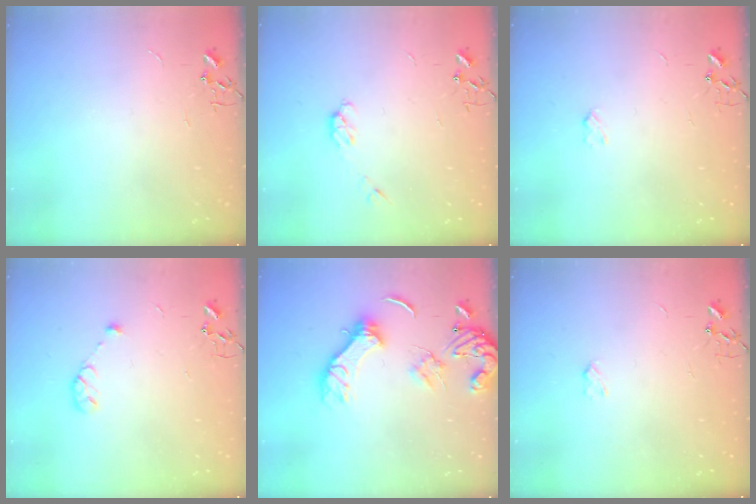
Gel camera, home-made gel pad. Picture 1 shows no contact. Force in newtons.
{"total": 3.7, "press": 3.7, "slide": 0.6}
{"total": 2.4, "press": 2.4, "slide": 0.4}
{"total": 6.3, "press": 6.1, "slide": 1.4}
{"total": 13.2, "press": 13.1, "slide": 1.7}
{"total": 2.4, "press": 2.4, "slide": 0.4}